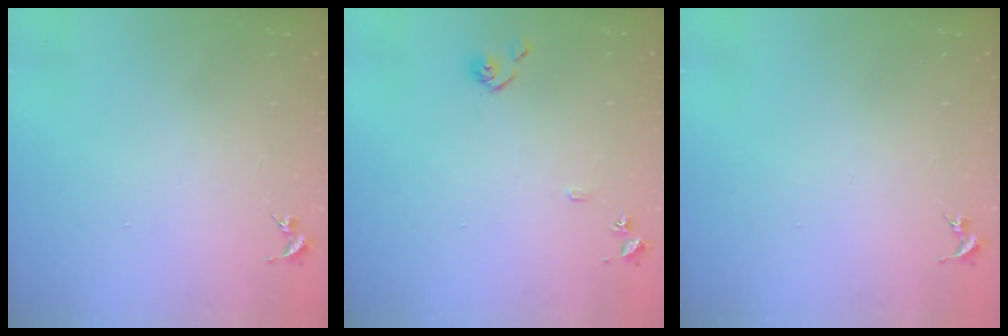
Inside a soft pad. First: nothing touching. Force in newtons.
{"total": 6.8, "press": 6.8, "slide": 0.6}
{"total": 0.0}